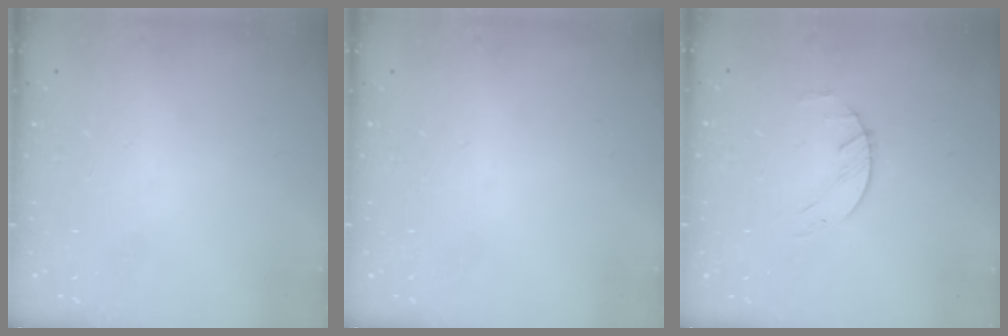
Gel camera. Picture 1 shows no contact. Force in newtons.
{"total": 0.0}
{"total": 2.2, "press": 2.2, "slide": 0.4}